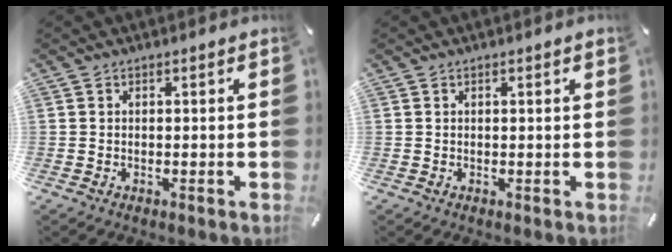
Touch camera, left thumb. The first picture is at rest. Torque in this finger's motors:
{"motor_torque": [-0.07, 0.10, 0.27, -0.05, 0.04]}